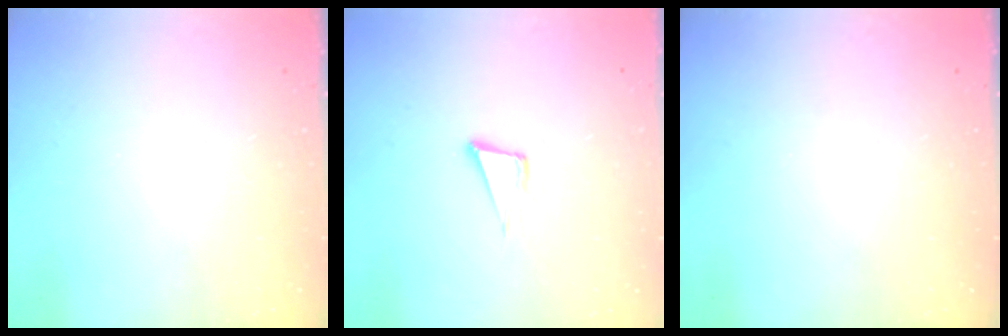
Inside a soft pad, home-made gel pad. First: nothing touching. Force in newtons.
{"total": 5.2, "press": 4.2, "slide": 3.1}
{"total": 0.0}